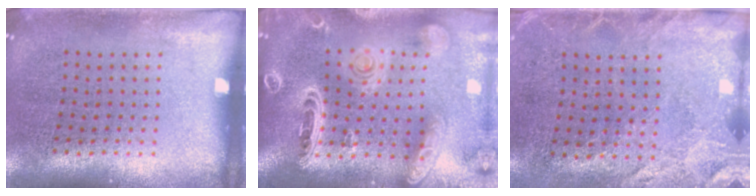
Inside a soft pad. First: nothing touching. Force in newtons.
{"total": 3.6, "press": 2.9, "slide": 2.2}
{"total": 2.6, "press": 2.0, "slide": 1.6}